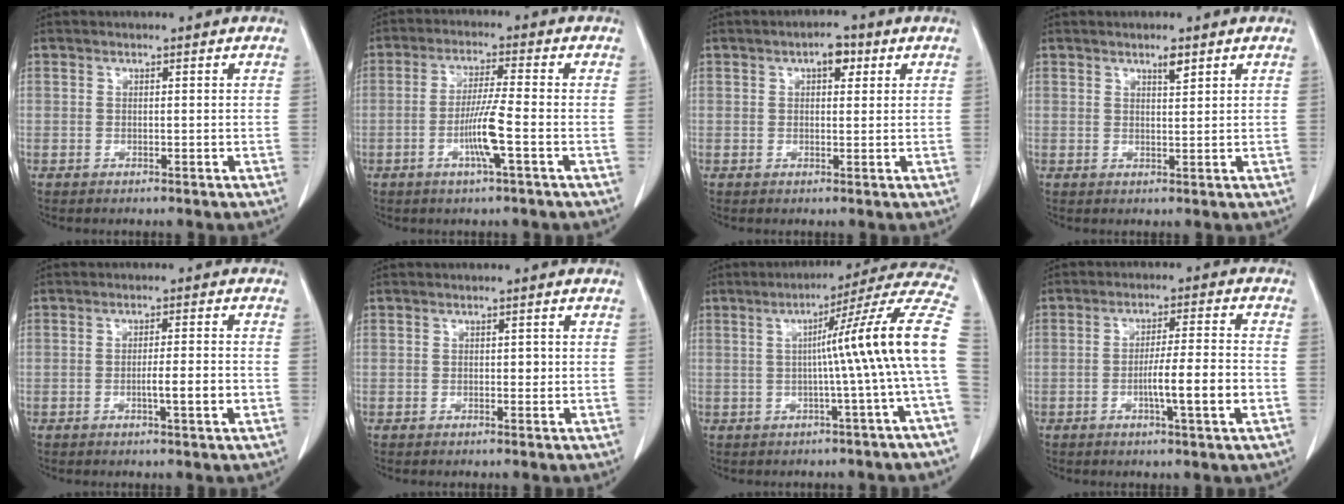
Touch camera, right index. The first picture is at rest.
{"total": 6.5, "force": [-2.1, -0.5, 6.1], "torque": [-0.116, -0.003, -0.039]}
{"total": 3.2, "force": [1.4, 1.5, 2.4], "torque": [-0.036, 0.011, 0.018]}
{"total": 1.8, "force": [1.3, 0.3, 1.3], "torque": [-0.025, -0.001, 0.023]}
{"total": 3.9, "force": [-1.2, 0.0, 3.8], "torque": [-0.054, 0.000, -0.015]}
{"total": 0.9, "force": [0.0, 0.6, 0.6], "torque": [-0.003, 0.003, 0.002]}
{"total": 14.8, "force": [-0.4, -2.3, 14.6], "torque": [-0.179, 0.027, -0.015]}
{"total": 7.8, "force": [-2.3, -0.2, 7.4], "torque": [-0.116, 0.002, -0.037]}